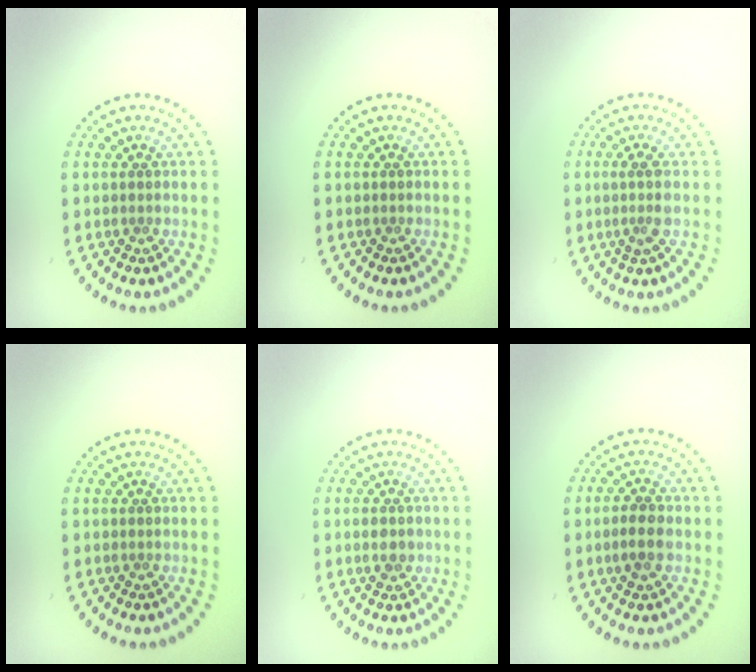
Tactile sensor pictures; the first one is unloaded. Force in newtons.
{"total": 0.0}
{"total": 1.9, "press": 1.6, "slide": 1.1}
{"total": 0.0}
{"total": 2.1, "press": 2.1, "slide": 0.1}
{"total": 2.4, "press": 2.3, "slide": 0.6}